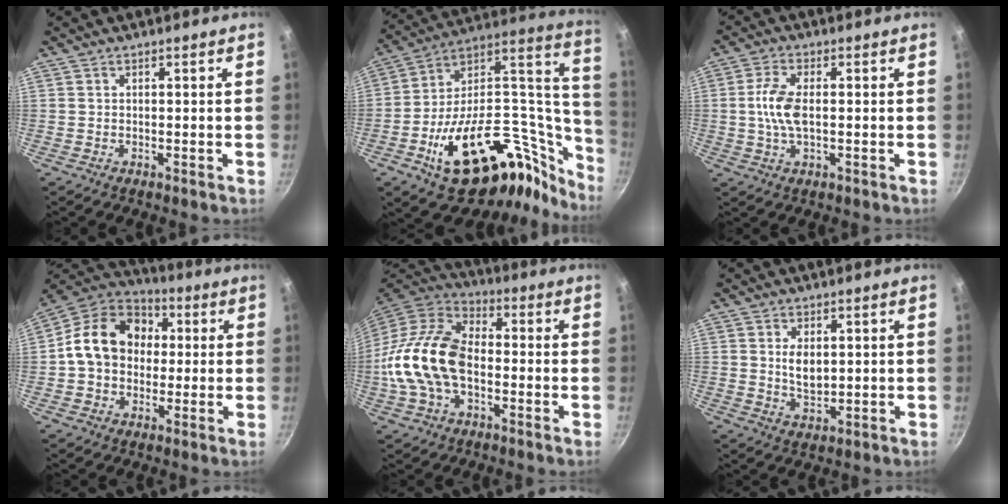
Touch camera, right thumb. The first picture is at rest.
{"total": 38.1, "force": [-16.1, 20.6, 27.7], "torque": [-0.353, 0.113, -0.235]}
{"total": 7.0, "force": [0.1, 3.4, 6.1], "torque": [-0.129, 0.008, -0.002]}
{"total": 16.2, "force": [1.3, 12.9, 9.6], "torque": [-0.128, 0.035, 0.005]}
{"total": 18.7, "force": [-2.7, 11.9, 14.2], "torque": [-0.253, 0.036, -0.065]}
{"total": 4.6, "force": [0.8, 2.9, 3.6], "torque": [-0.059, -0.009, 0.020]}